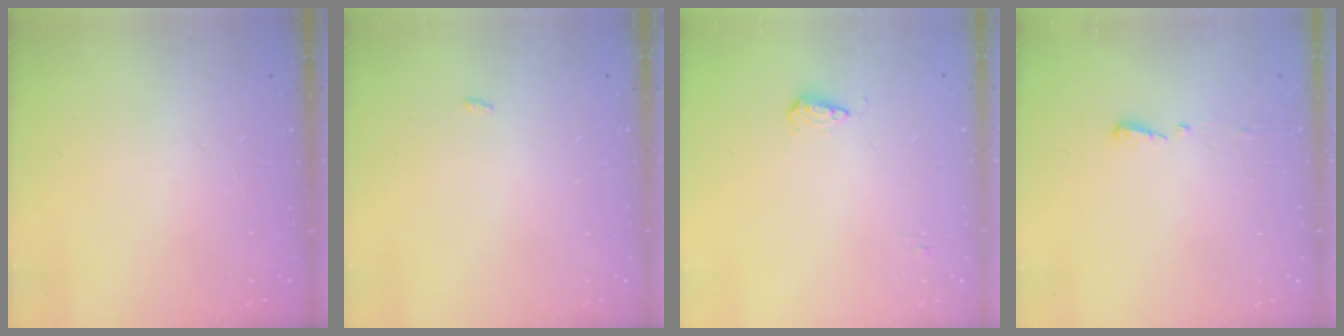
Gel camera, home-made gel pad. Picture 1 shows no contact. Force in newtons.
{"total": 6.7, "press": 1.4, "slide": 6.6}
{"total": 5.5, "press": 5.4, "slide": 0.9}
{"total": 4.0, "press": 3.9, "slide": 0.5}